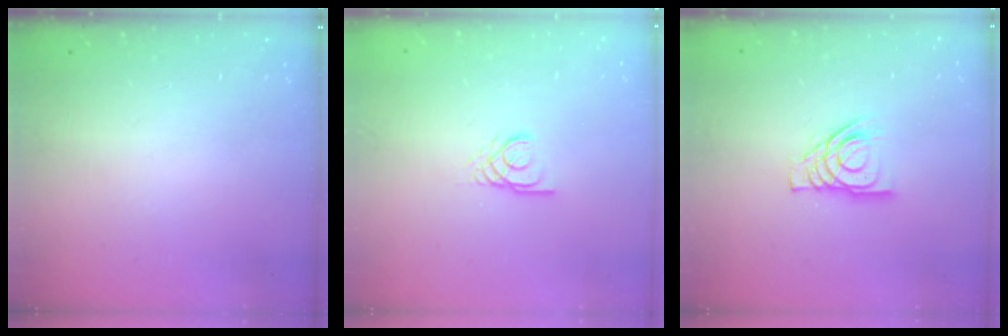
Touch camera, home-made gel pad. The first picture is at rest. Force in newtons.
{"total": 2.9, "press": 2.9, "slide": 0.2}
{"total": 11.3, "press": 11.1, "slide": 1.6}